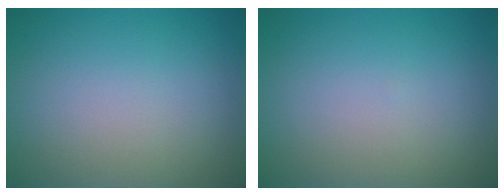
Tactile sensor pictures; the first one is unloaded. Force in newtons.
{"total": 0.0}